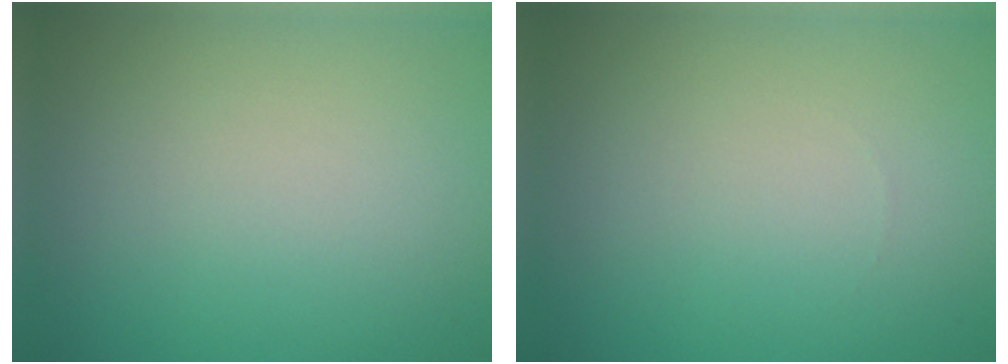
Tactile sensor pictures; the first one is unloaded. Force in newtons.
{"total": 0.0}